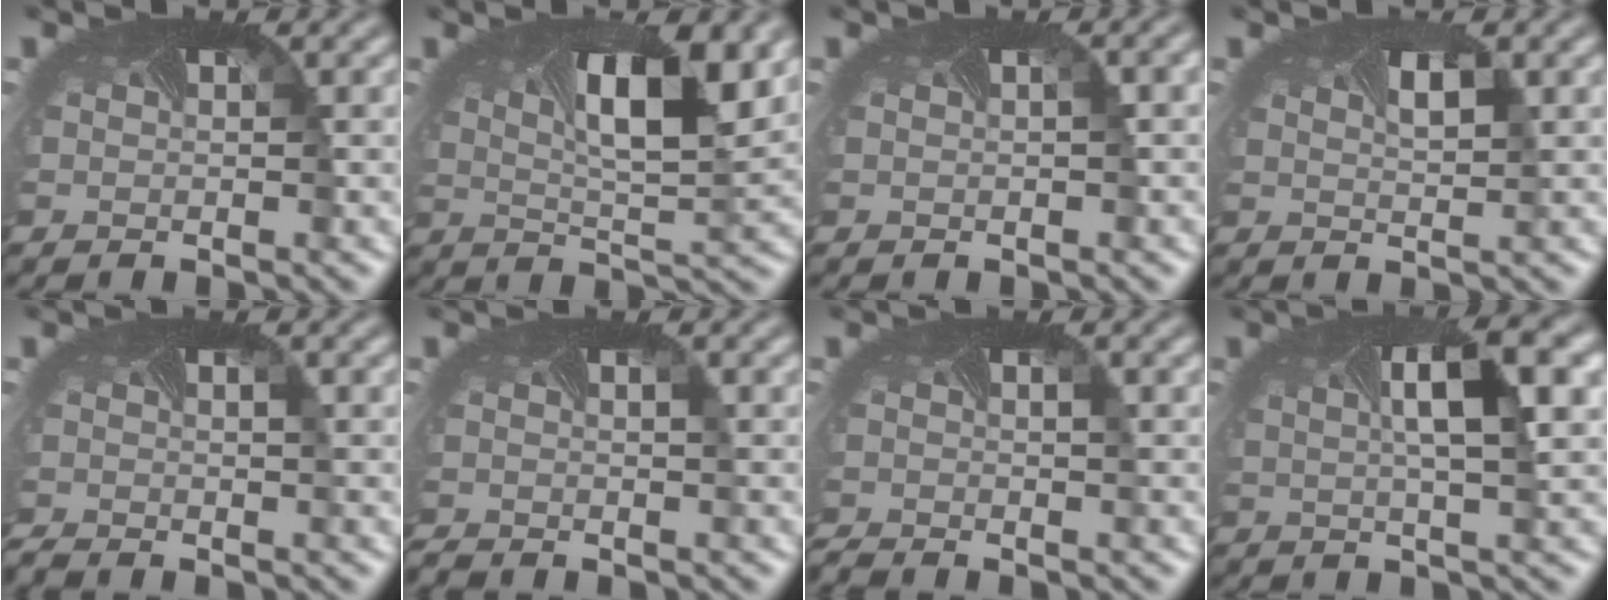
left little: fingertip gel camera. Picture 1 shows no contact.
{"total": 7.7, "force": [2.7, 2.6, 6.7], "torque": [-0.110, -0.005, 0.041]}
{"total": 2.7, "force": [0.7, 0.9, 2.4], "torque": [-0.017, 0.026, 0.000]}
{"total": 1.5, "force": [0.7, 0.3, 1.3], "torque": [-0.019, 0.002, 0.012]}
{"total": 1.8, "force": [-1.4, 0.2, 1.1], "torque": [-0.019, -0.014, -0.027]}
{"total": 1.5, "force": [-1.3, 0.0, 0.7], "torque": [-0.015, -0.011, -0.025]}
{"total": 1.9, "force": [-1.7, 0.1, 0.9], "torque": [-0.016, -0.014, -0.032]}
{"total": 6.1, "force": [1.6, 1.3, 5.8], "torque": [-0.089, 0.013, 0.022]}